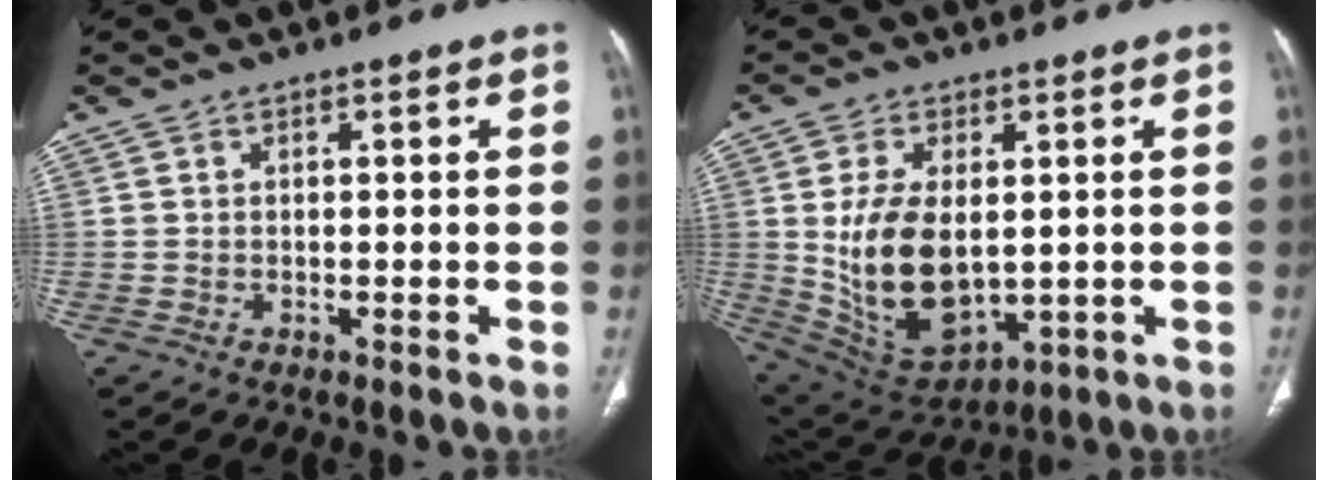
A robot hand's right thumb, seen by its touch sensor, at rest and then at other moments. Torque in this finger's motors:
{"motor_torque": [-0.45, 1.61, 1.00, 0.91, 0.44]}